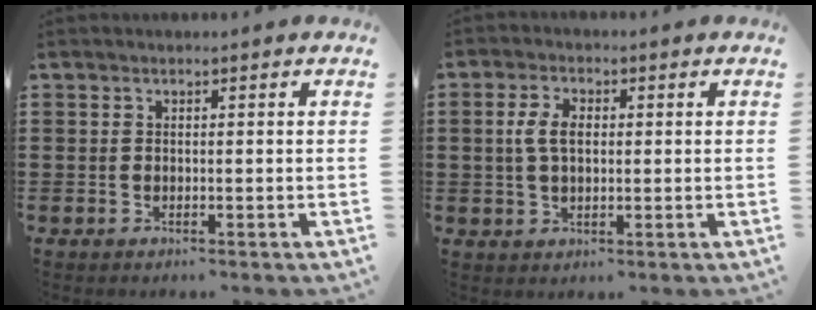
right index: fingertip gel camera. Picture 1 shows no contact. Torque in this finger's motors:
{"motor_torque": [0.66, -0.36, 0.30, 0.15]}